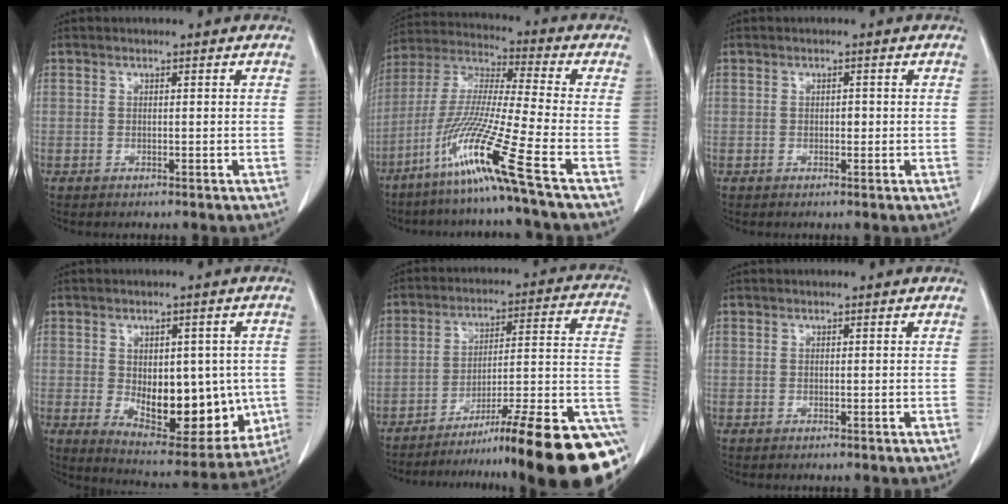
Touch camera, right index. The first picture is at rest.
{"total": 15.7, "force": [-8.5, -2.3, 13.0], "torque": [-0.277, -0.034, -0.164]}
{"total": 0.8, "force": [-0.1, 0.5, 0.6], "torque": [-0.007, 0.002, -0.001]}
{"total": 16.2, "force": [-1.9, 8.6, 13.7], "torque": [-0.193, -0.004, 0.001]}
{"total": 24.5, "force": [-16.1, 1.4, 18.4], "torque": [-0.146, 0.014, -0.235]}
{"total": 0.0}